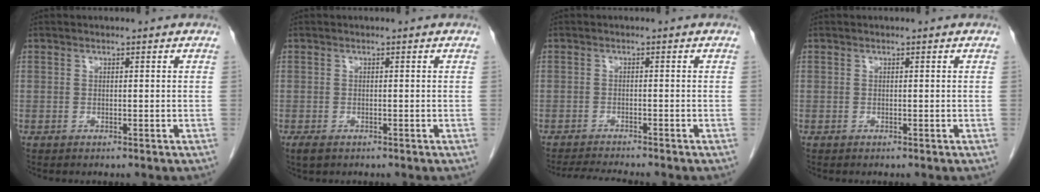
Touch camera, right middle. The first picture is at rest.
{"total": 1.8, "force": [-1.2, 0.9, 1.1], "torque": [-0.024, -0.003, -0.016]}
{"total": 4.7, "force": [-4.4, -0.4, 1.5], "torque": [-0.025, -0.018, -0.073]}
{"total": 0.0}